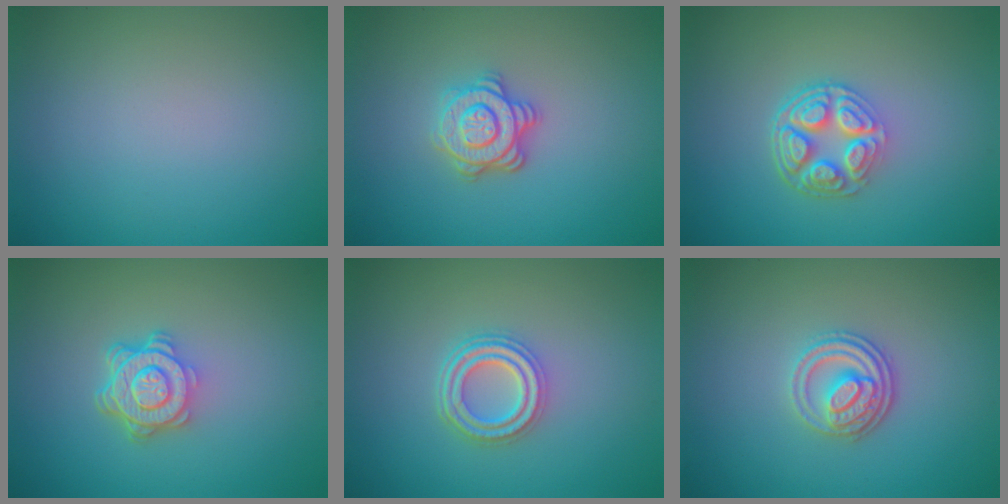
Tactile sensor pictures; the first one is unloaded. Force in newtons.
{"total": 3.6, "press": 3.1, "slide": 1.9}
{"total": 4.9, "press": 3.7, "slide": 3.3}
{"total": 4.8, "press": 3.4, "slide": 3.4}
{"total": 3.7, "press": 2.9, "slide": 2.3}
{"total": 3.3, "press": 2.9, "slide": 1.6}